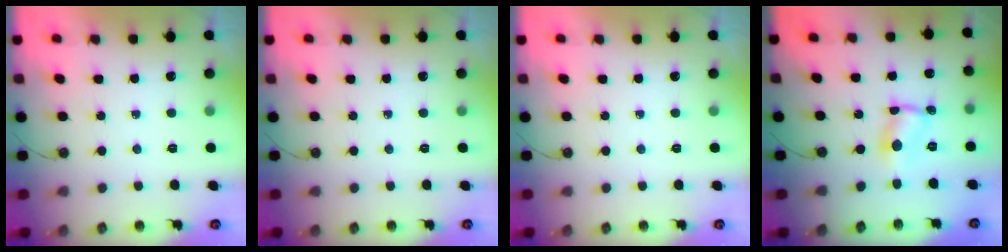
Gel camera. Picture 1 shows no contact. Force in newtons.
{"total": 0.0}
{"total": 0.0}
{"total": 3.3, "press": 3.3, "slide": 0.1}